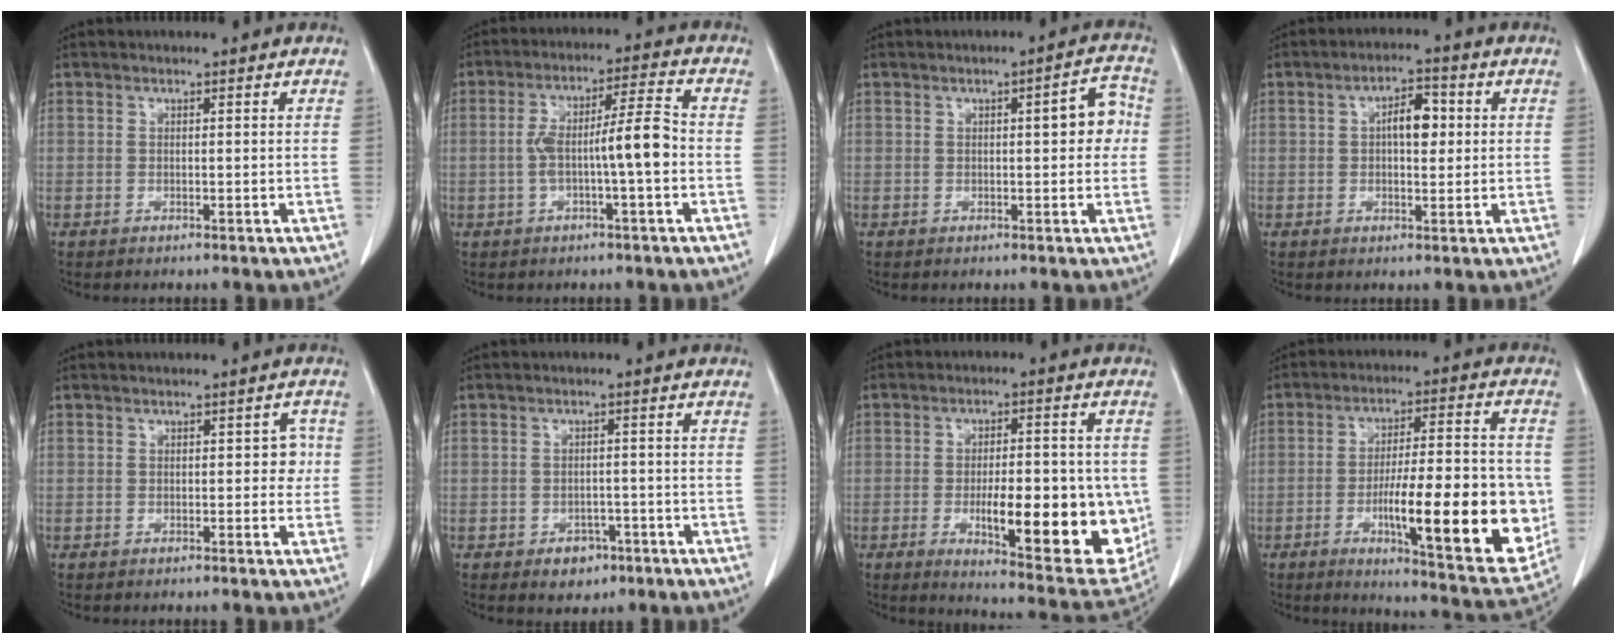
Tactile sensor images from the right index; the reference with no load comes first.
{"total": 8.4, "force": [-1.5, 0.4, 8.2], "torque": [-0.151, 0.023, -0.026]}
{"total": 4.9, "force": [0.4, 1.5, 4.7], "torque": [-0.052, 0.017, 0.001]}
{"total": 5.2, "force": [0.8, 2.2, 4.6], "torque": [-0.076, 0.012, 0.012]}
{"total": 2.5, "force": [0.0, 1.6, 2.0], "torque": [-0.015, 0.019, -0.001]}
{"total": 3.6, "force": [-2.0, 2.6, 1.6], "torque": [-0.013, 0.006, -0.019]}
{"total": 19.0, "force": [-3.9, 5.1, 17.9], "torque": [-0.205, -0.007, -0.036]}
{"total": 20.9, "force": [-4.7, 3.9, 20.0], "torque": [-0.260, -0.001, -0.057]}